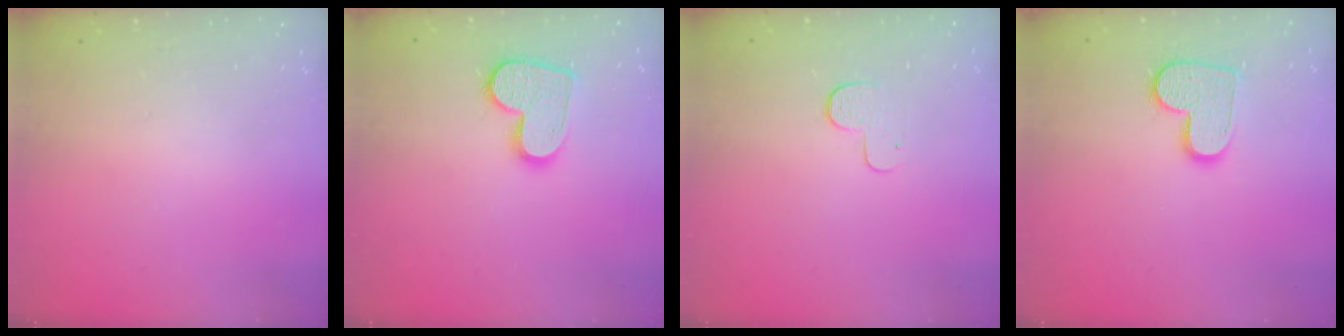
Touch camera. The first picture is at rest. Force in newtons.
{"total": 13.0, "press": 13.0, "slide": 1.1}
{"total": 6.4, "press": 6.4, "slide": 0.5}
{"total": 11.8, "press": 11.8, "slide": 0.6}